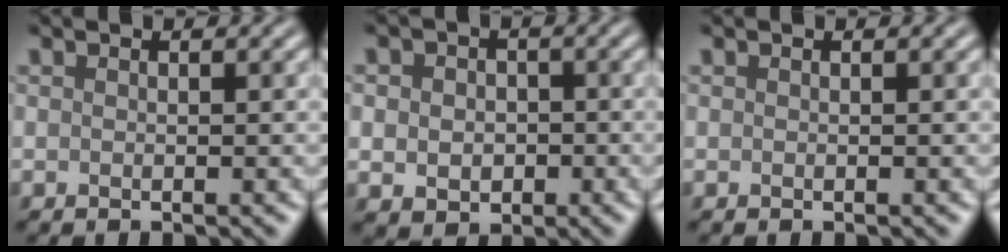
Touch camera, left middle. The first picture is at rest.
{"total": 4.1, "force": [-0.3, 3.4, 2.2], "torque": [-0.025, -0.004, -0.013]}
{"total": 0.0}